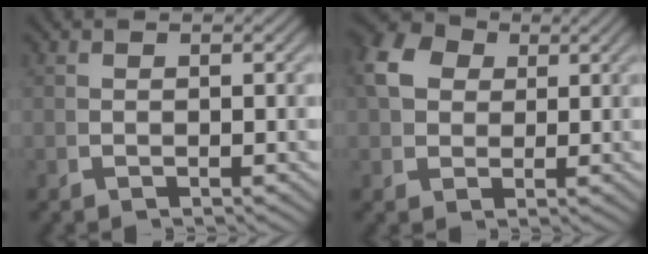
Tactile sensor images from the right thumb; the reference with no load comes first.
{"total": 7.1, "force": [2.9, 5.3, 3.7], "torque": [-0.082, 0.001, 0.050]}